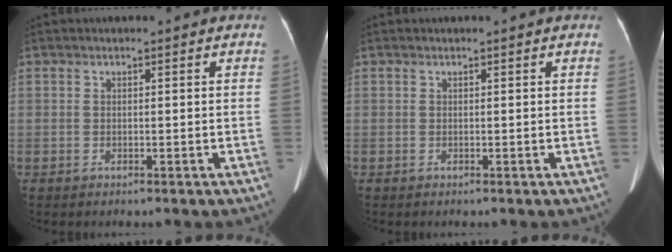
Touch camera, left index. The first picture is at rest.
{"total": 0.0}